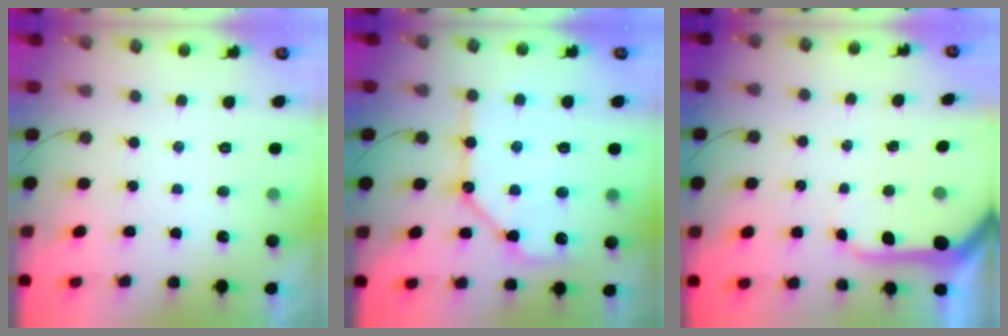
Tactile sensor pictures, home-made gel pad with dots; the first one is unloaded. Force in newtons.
{"total": 12.5, "press": 12.5, "slide": 1.3}
{"total": 9.5, "press": 9.4, "slide": 1.0}